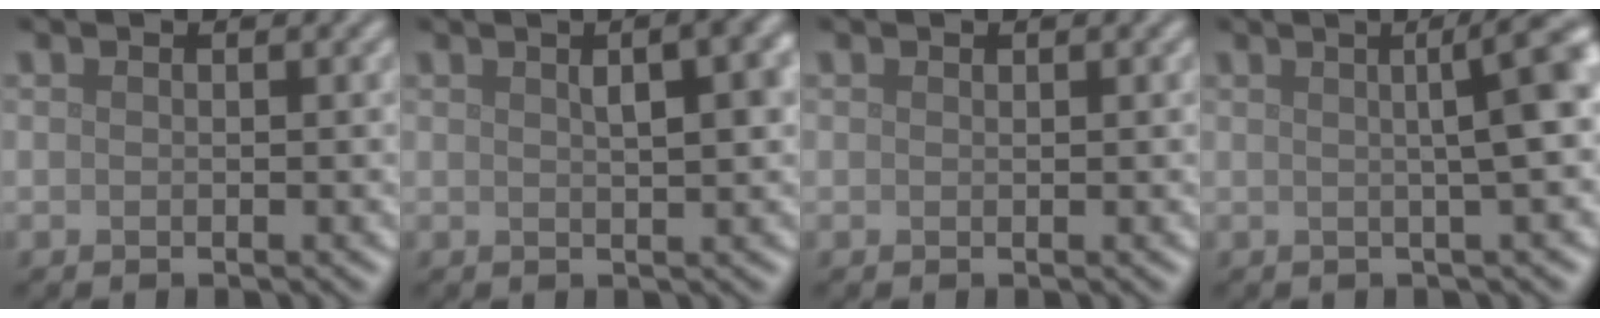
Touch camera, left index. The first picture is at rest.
{"total": 5.7, "force": [1.8, 2.1, 5.0], "torque": [-0.042, 0.027, 0.015]}
{"total": 0.0}
{"total": 7.0, "force": [1.2, 1.8, 6.6], "torque": [-0.047, 0.027, 0.007]}